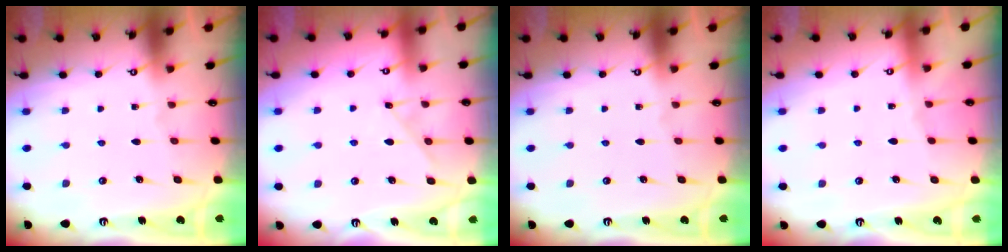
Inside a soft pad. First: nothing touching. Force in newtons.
{"total": 5.0, "press": 4.9, "slide": 0.7}
{"total": 0.0}
{"total": 1.9, "press": 1.8, "slide": 0.5}